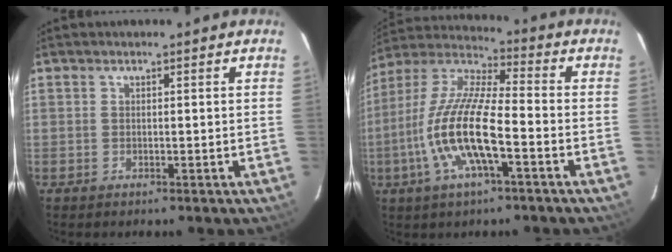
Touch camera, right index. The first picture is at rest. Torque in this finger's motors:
{"motor_torque": [1.29, -0.81, 1.05, 0.21]}